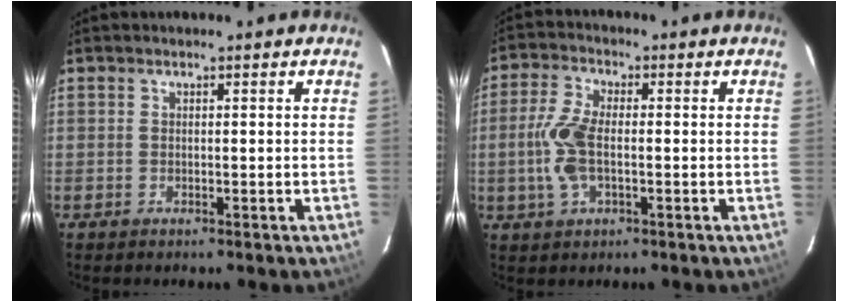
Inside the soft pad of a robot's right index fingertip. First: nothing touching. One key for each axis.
{"total": 7.7, "fx": -1.1, "fy": 3.5, "fz": 6.8, "tx": -0.151, "ty": 0.004, "tz": -0.023}